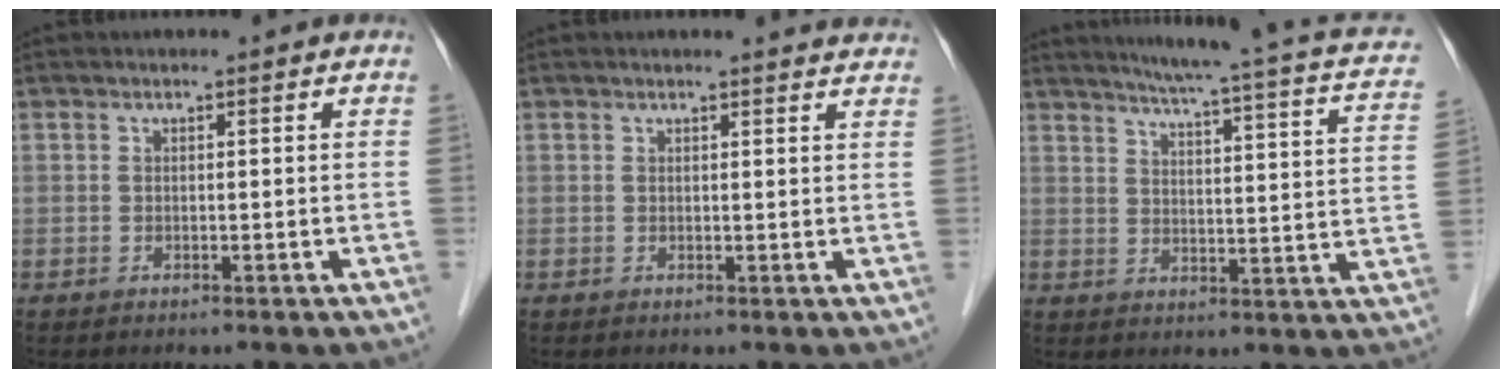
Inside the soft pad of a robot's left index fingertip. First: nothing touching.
{"total": 5.8, "force": [5.6, 0.7, 1.0], "torque": [-0.004, 0.000, 0.041]}
{"total": 18.3, "force": [14.2, 1.5, 11.4], "torque": [-0.162, -0.019, 0.156]}